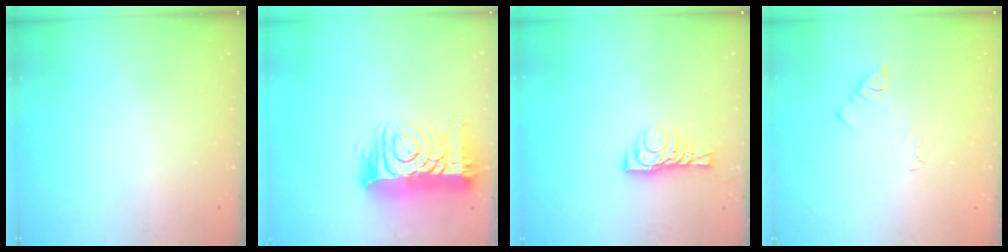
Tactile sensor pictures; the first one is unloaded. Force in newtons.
{"total": 15.4, "press": 15.4, "slide": 1.3}
{"total": 7.0, "press": 6.9, "slide": 0.5}
{"total": 2.5, "press": 2.5, "slide": 0.4}